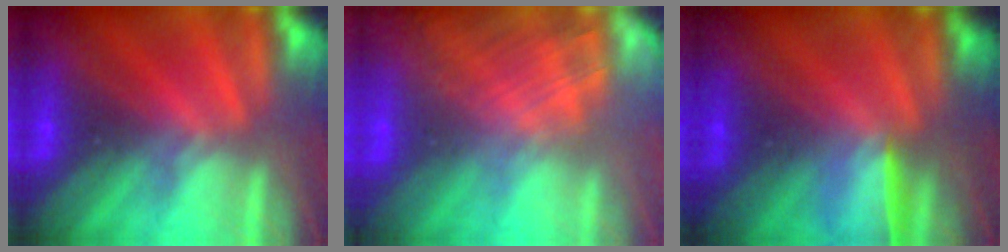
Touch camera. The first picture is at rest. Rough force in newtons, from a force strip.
{"total": 2.9}
{"total": 1.5}